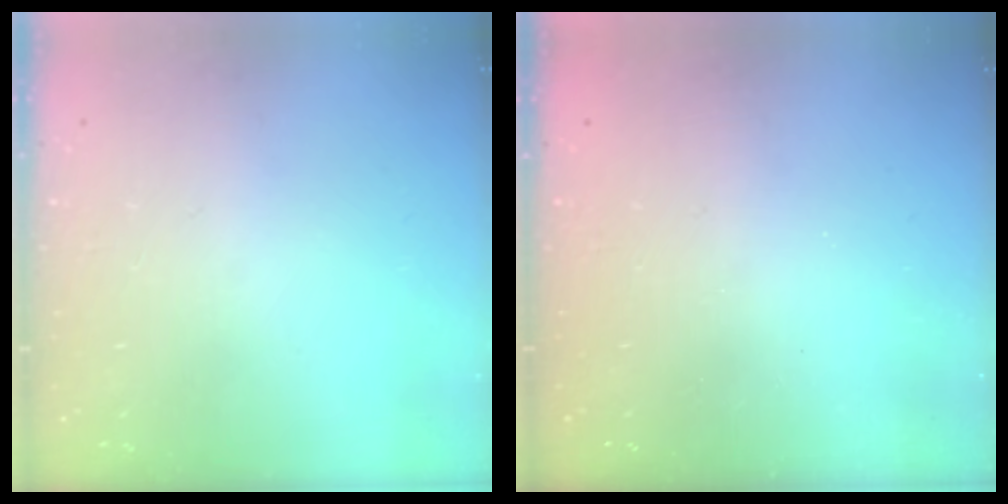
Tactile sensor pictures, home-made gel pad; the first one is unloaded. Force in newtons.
{"total": 2.6, "press": 2.5, "slide": 0.9}